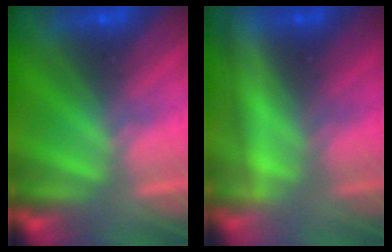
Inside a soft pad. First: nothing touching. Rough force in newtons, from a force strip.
{"total": 2.4}